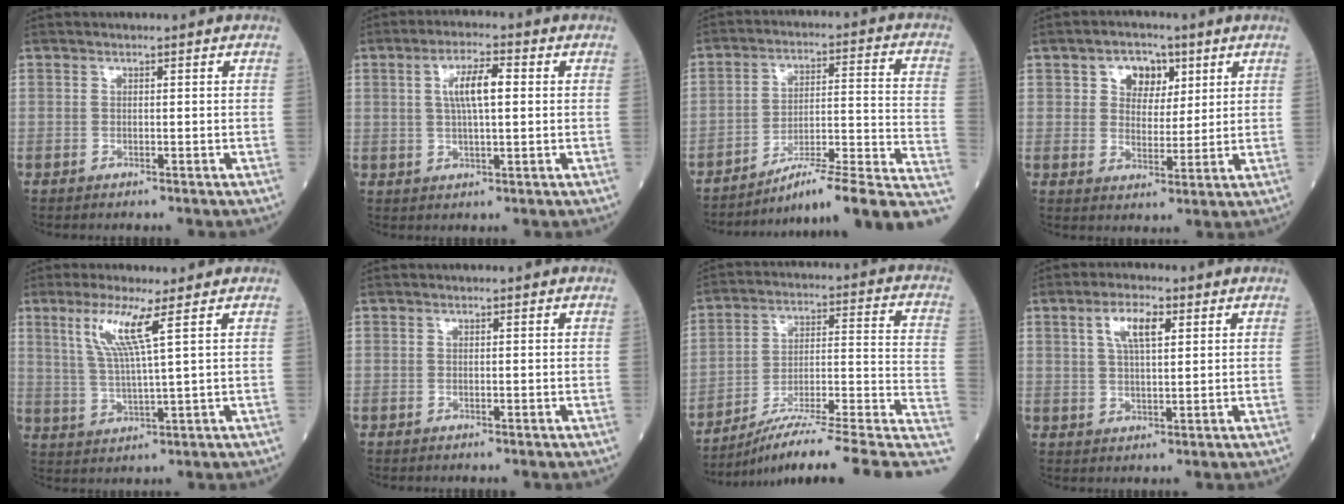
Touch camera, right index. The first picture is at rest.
{"total": 6.1, "force": [1.2, 1.2, 5.9], "torque": [-0.110, 0.012, 0.024]}
{"total": 17.8, "force": [-13.7, 0.2, 11.3], "torque": [-0.107, 0.037, -0.203]}
{"total": 5.8, "force": [2.7, 4.1, 3.1], "torque": [-0.046, 0.015, 0.045]}
{"total": 7.2, "force": [3.4, -0.7, 6.3], "torque": [-0.130, -0.003, 0.071]}
{"total": 0.0}
{"total": 19.1, "force": [-12.9, 0.7, 14.0], "torque": [-0.150, 0.045, -0.202]}
{"total": 5.6, "force": [2.4, 1.7, 4.9], "torque": [-0.096, 0.010, 0.045]}